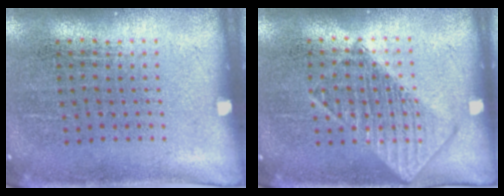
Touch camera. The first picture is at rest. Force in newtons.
{"total": 1.2, "press": 1.2, "slide": 0.1}